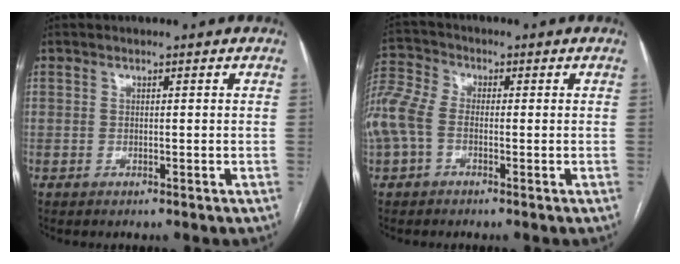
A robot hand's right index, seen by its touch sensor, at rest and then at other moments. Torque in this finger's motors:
{"motor_torque": [1.70, -0.10, 0.61, 0.18]}